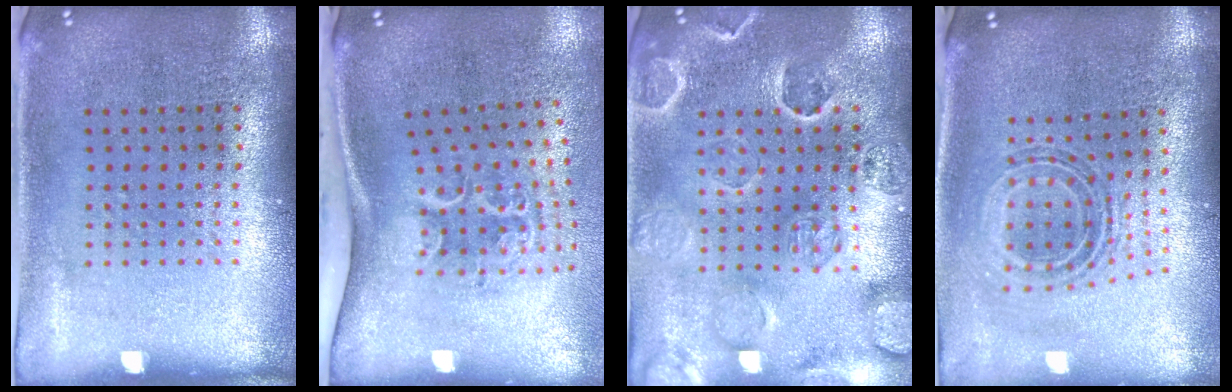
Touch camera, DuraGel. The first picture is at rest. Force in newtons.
{"total": 2.2, "press": 1.3, "slide": 1.8}
{"total": 2.8, "press": 2.7, "slide": 0.8}
{"total": 0.9, "press": 0.8, "slide": 0.3}